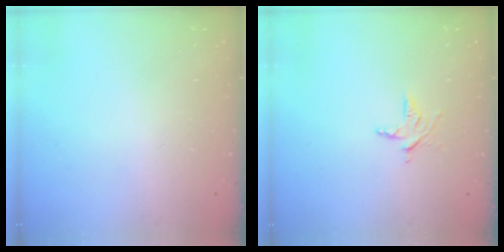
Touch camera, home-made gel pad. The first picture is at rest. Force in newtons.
{"total": 5.6, "press": 5.5, "slide": 0.5}